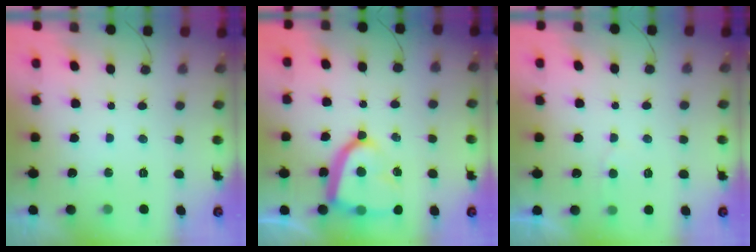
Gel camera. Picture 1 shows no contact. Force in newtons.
{"total": 16.0, "press": 15.9, "slide": 1.4}
{"total": 2.9, "press": 2.8, "slide": 0.3}